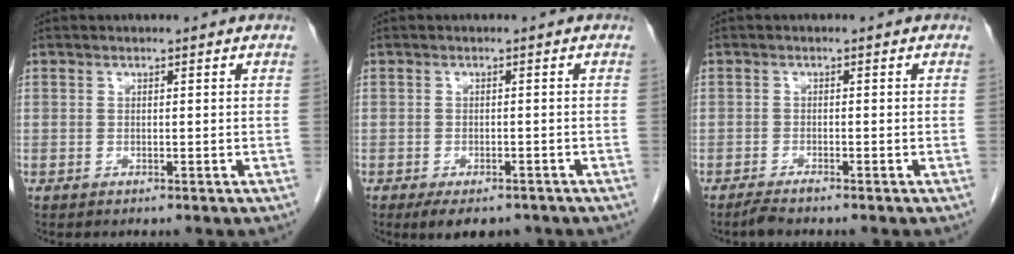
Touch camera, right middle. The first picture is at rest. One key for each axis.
{"total": 5.8, "fx": -4.4, "fy": 2.5, "fz": 2.9, "tx": -0.035, "ty": -0.003, "tz": -0.062}
{"total": 1.6, "fx": -1.4, "fy": -0.1, "fz": 0.7, "tx": -0.020, "ty": -0.005, "tz": -0.029}